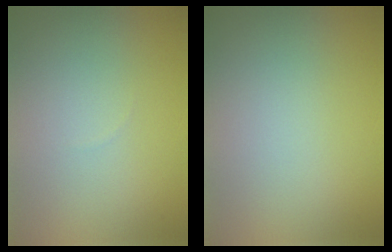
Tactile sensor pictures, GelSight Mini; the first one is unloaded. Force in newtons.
{"total": 0.0}